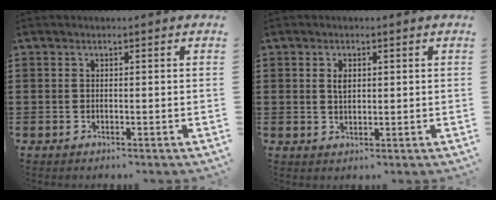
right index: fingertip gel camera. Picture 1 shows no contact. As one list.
[{"total": 2.0, "force": [0.6, 1.0, 1.6], "torque": [-0.034, 0.006, 0.009]}]